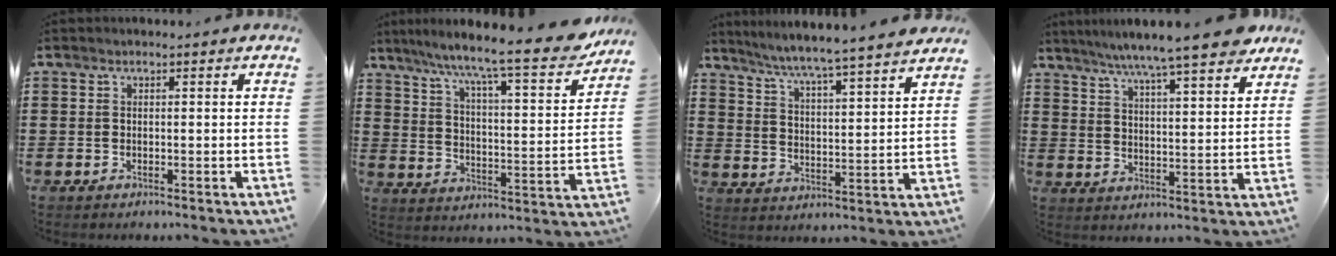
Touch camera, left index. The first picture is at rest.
{"total": 9.0, "force": [7.5, -0.1, 5.0], "torque": [-0.111, -0.060, 0.115]}
{"total": 5.4, "force": [5.0, -1.1, 1.7], "torque": [-0.057, -0.041, 0.078]}
{"total": 8.0, "force": [7.0, 0.0, 3.9], "torque": [-0.093, -0.036, 0.118]}